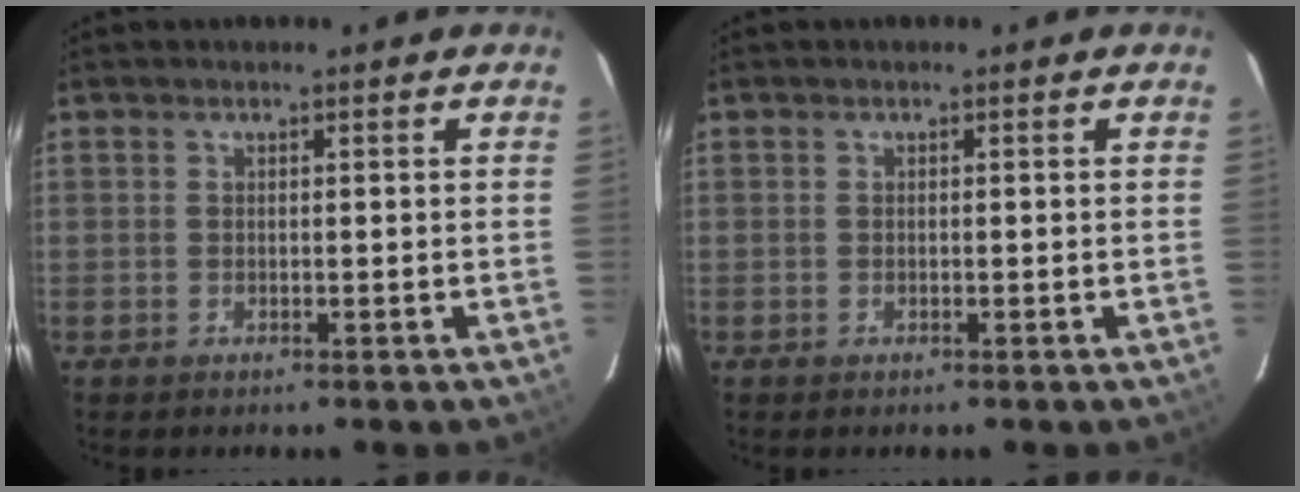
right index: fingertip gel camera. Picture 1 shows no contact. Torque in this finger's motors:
{"motor_torque": [-0.18, 0.10, -0.03, -0.01]}